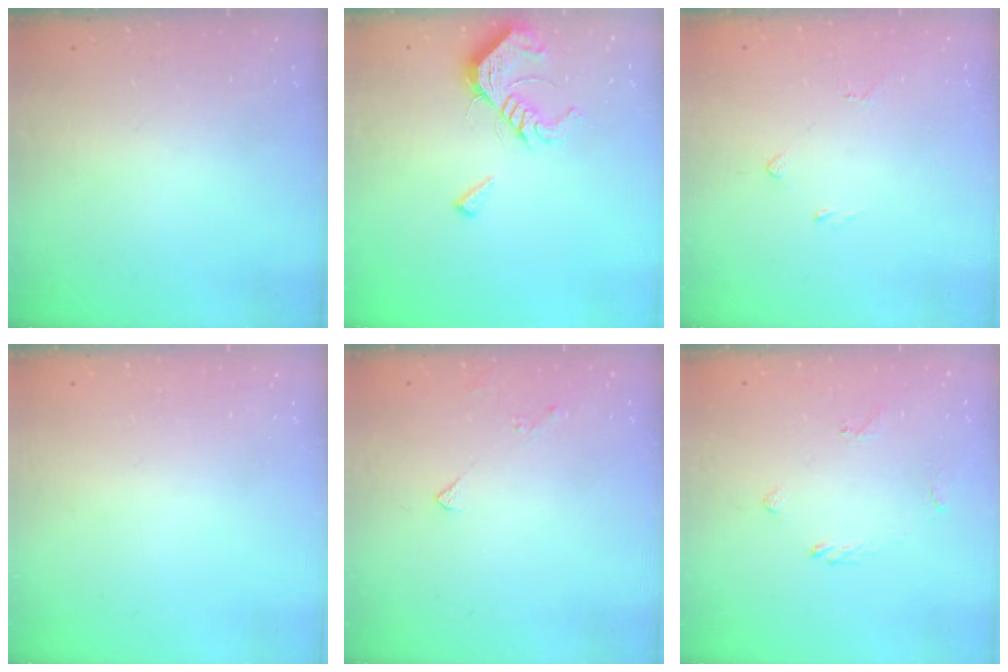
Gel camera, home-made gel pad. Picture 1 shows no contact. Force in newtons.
{"total": 11.3, "press": 11.3, "slide": 0.5}
{"total": 2.0, "press": 1.9, "slide": 0.8}
{"total": 1.9, "press": 1.9, "slide": 0.1}
{"total": 2.8, "press": 2.8, "slide": 0.5}
{"total": 2.8, "press": 2.7, "slide": 0.6}